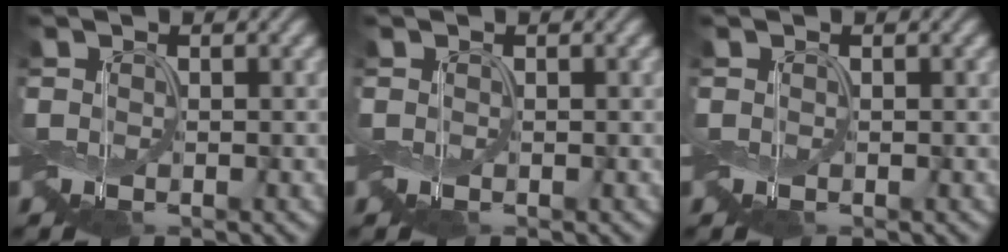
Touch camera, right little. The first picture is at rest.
{"total": 0.0}
{"total": 0.0}